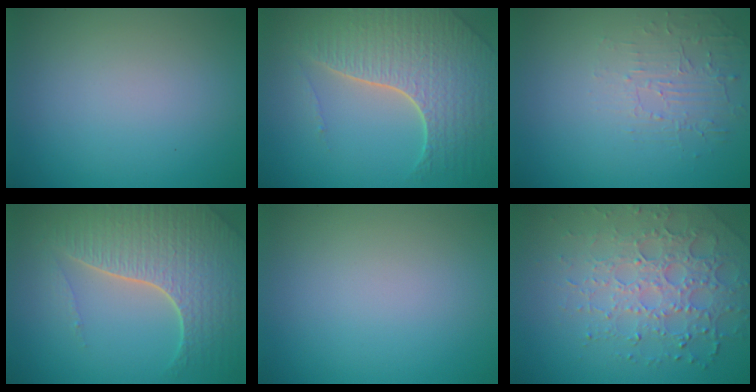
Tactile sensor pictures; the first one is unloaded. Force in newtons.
{"total": 7.1, "press": 5.2, "slide": 4.8}
{"total": 1.9, "press": 0.8, "slide": 1.7}
{"total": 7.0, "press": 5.0, "slide": 4.9}
{"total": 0.0}
{"total": 5.5, "press": 4.5, "slide": 3.3}